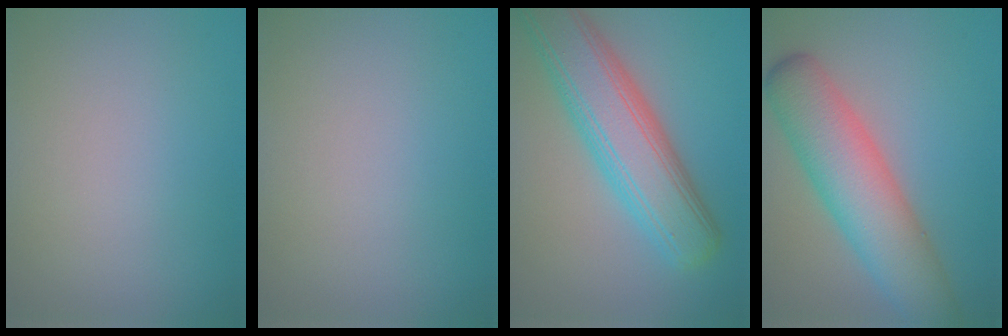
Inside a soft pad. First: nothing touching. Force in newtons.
{"total": 0.0}
{"total": 8.8, "press": 8.8, "slide": 0.2}
{"total": 8.2, "press": 8.2, "slide": 0.2}